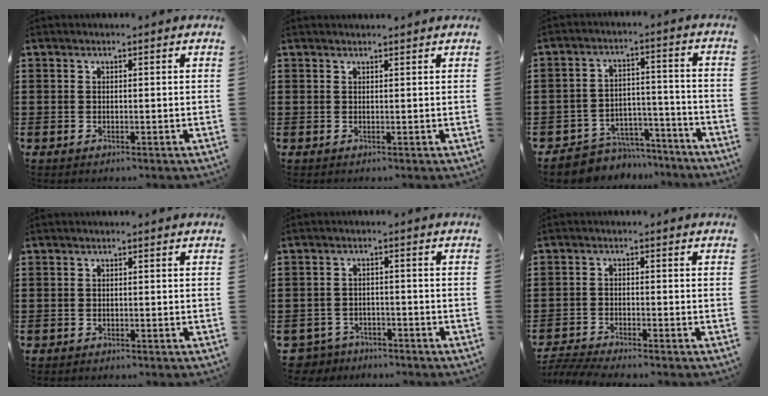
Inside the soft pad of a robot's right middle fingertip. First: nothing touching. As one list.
[{"total": 0.7, "force": [0.7, 0.0, 0.0], "torque": [0.005, -0.003, 0.012]}, {"total": 6.3, "force": [-5.9, 2.0, 0.2], "torque": [-0.002, 0.025, -0.118]}, {"total": 0.6, "force": [-0.6, 0.2, 0.0], "torque": [0.000, 0.003, -0.013]}, {"total": 3.5, "force": [-3.3, 1.0, -0.1], "torque": [-0.021, -0.004, -0.077]}, {"total": 3.7, "force": [-3.6, 0.2, 0.9], "torque": [-0.029, -0.006, -0.079]}]